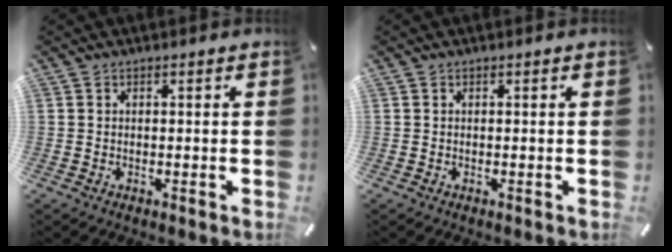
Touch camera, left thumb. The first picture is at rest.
{"total": 0.0}